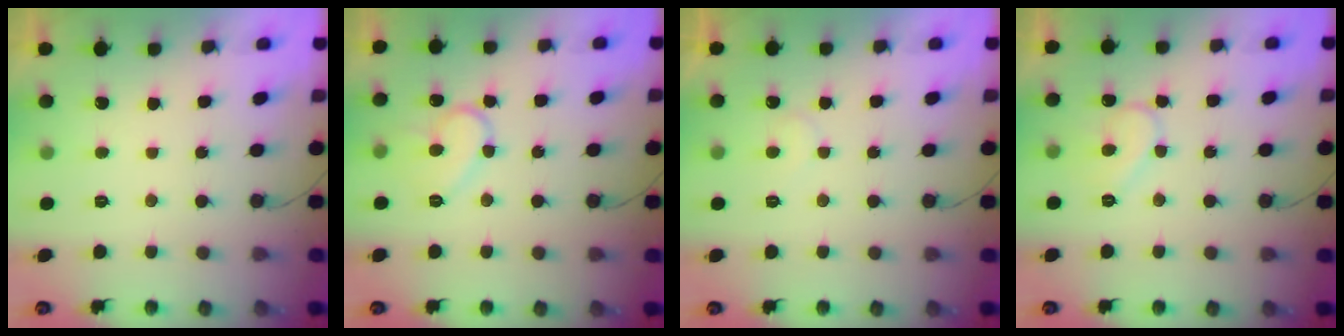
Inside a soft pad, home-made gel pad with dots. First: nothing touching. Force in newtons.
{"total": 11.1, "press": 11.0, "slide": 0.9}
{"total": 6.4, "press": 6.3, "slide": 0.5}
{"total": 9.1, "press": 9.0, "slide": 0.8}